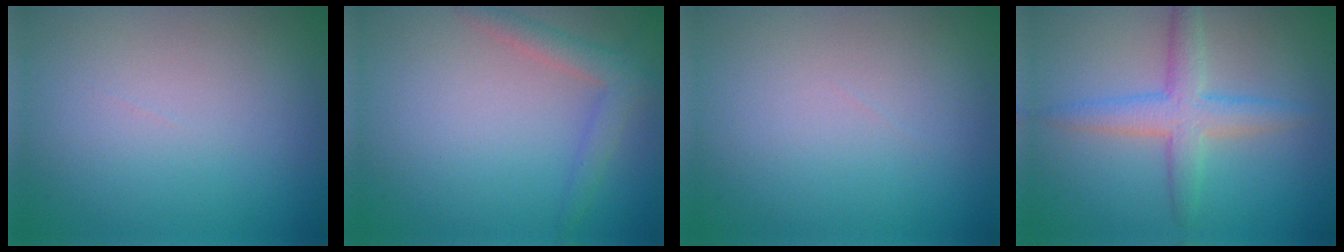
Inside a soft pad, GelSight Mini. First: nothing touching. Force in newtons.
{"total": 2.3, "press": 2.3, "slide": 0.1}
{"total": 0.0}
{"total": 3.8, "press": 3.8, "slide": 0.1}